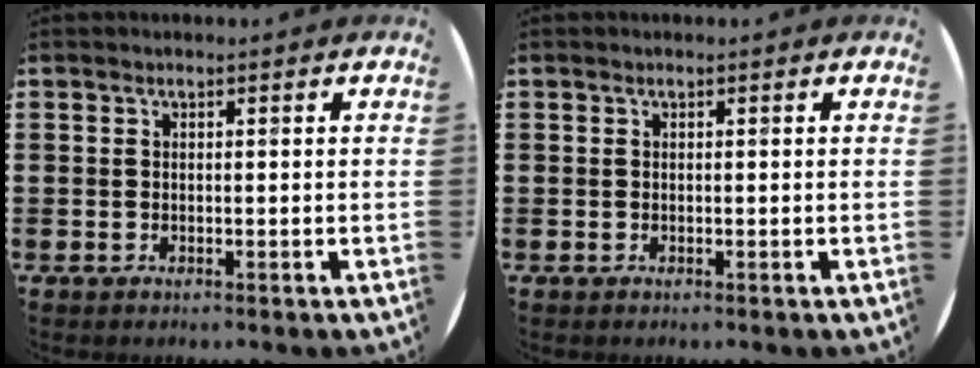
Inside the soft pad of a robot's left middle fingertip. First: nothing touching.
{"total": 0.0}